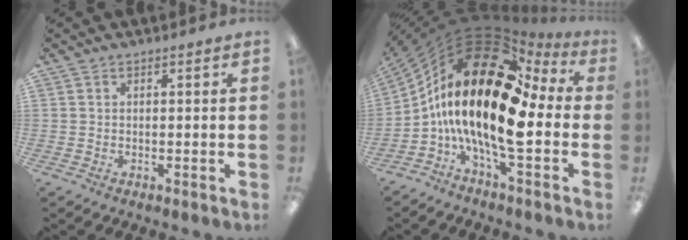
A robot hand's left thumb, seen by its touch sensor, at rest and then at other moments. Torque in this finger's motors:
{"motor_torque": [-0.20, 2.50, 1.58, -1.19, 0.99]}